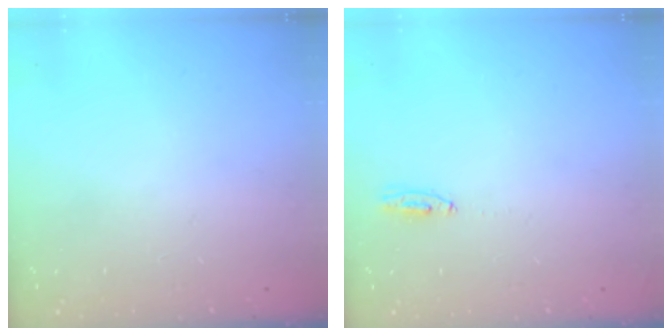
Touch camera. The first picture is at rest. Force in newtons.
{"total": 3.5, "press": 3.1, "slide": 1.4}